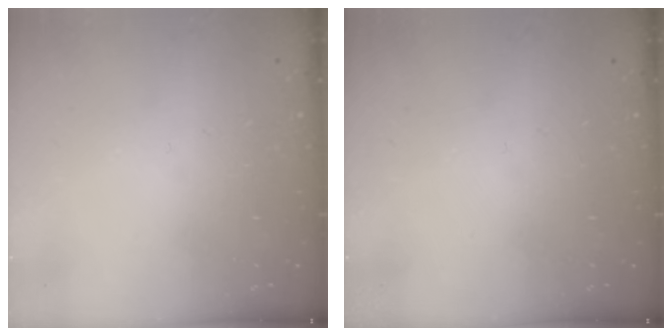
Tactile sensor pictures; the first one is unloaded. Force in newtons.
{"total": 0.0}